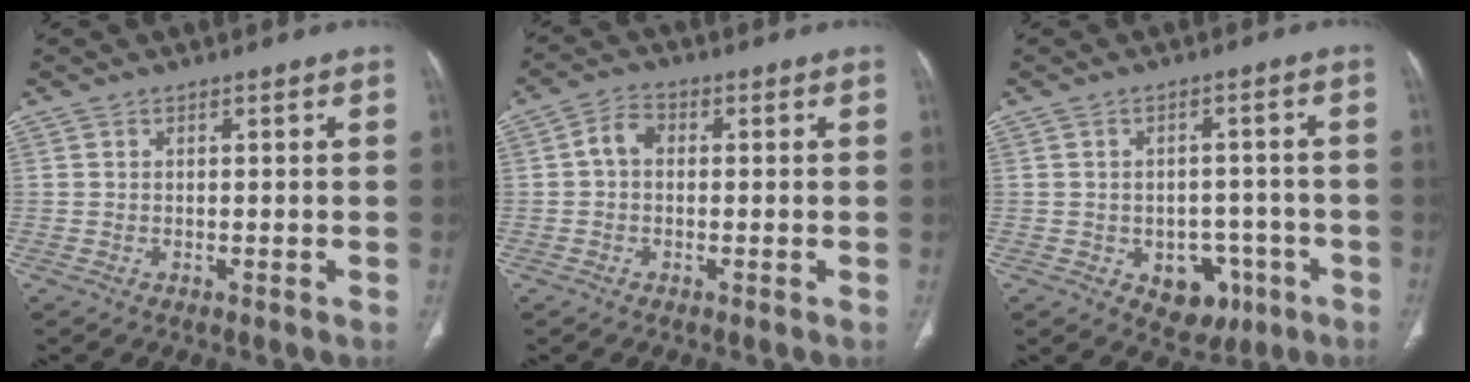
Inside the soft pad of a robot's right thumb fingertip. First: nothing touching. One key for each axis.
{"total": 3.8, "fx": 0.0, "fy": 2.8, "fz": 2.6, "tx": -0.043, "ty": 0.013, "tz": -0.008}
{"total": 8.0, "fx": -3.3, "fy": 5.9, "fz": 4.3, "tx": -0.021, "ty": 0.026, "tz": -0.031}